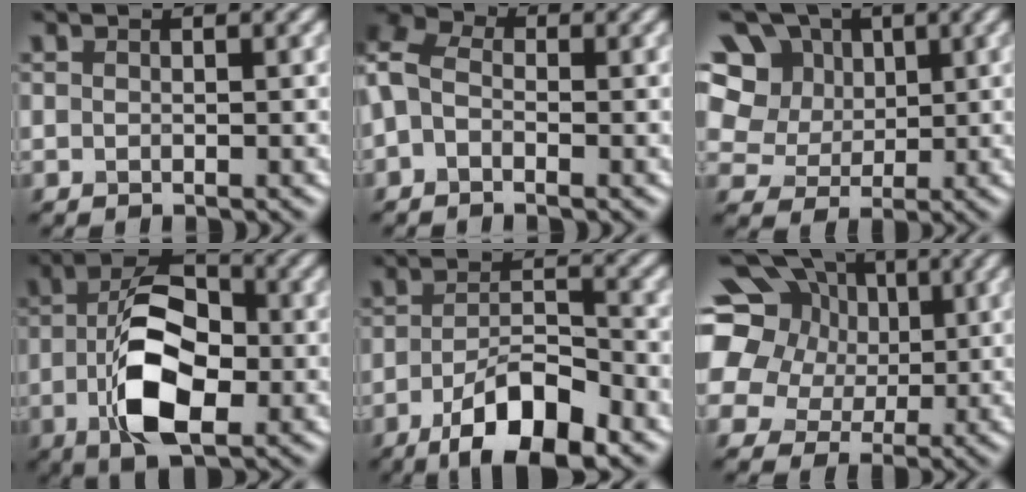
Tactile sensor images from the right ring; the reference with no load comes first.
{"total": 4.7, "force": [-0.2, 3.4, 3.2], "torque": [-0.082, 0.013, -0.020]}
{"total": 13.7, "force": [5.3, 11.0, 6.1], "torque": [-0.149, 0.043, 0.085]}
{"total": 9.7, "force": [-2.2, 5.0, 8.0], "torque": [-0.148, 0.002, -0.044]}
{"total": 7.7, "force": [-4.4, 2.6, 5.8], "torque": [-0.101, 0.001, -0.078]}
{"total": 20.0, "force": [6.3, 16.8, 8.9], "torque": [-0.223, 0.054, 0.083]}